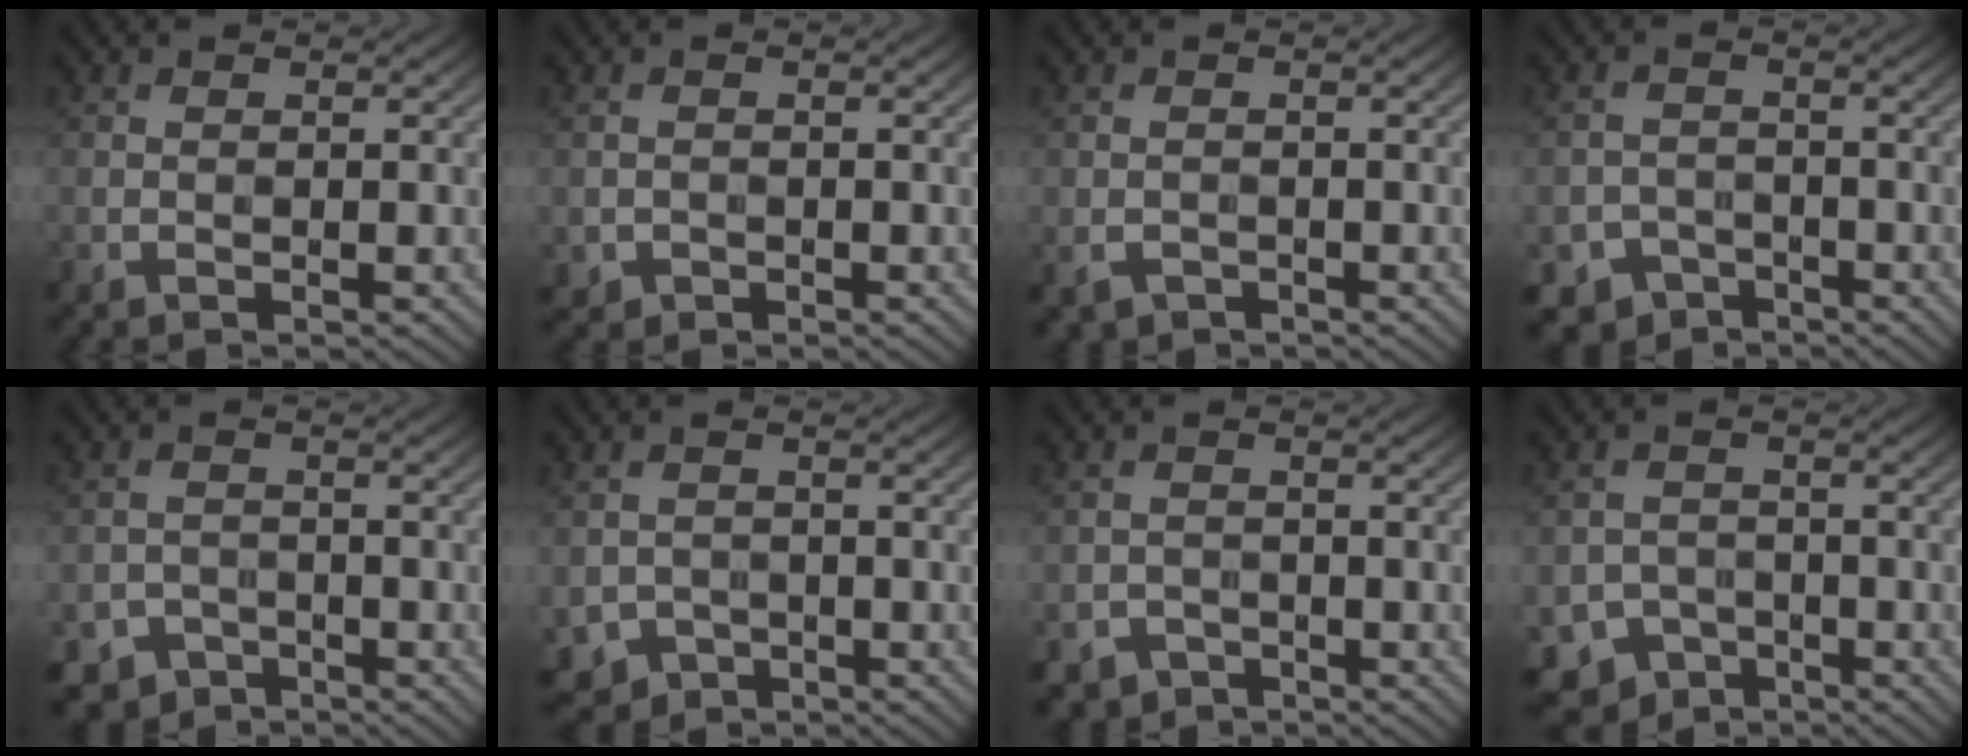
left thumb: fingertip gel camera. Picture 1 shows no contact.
{"total": 1.1, "force": [-0.5, 1.0, 0.0], "torque": [0.004, -0.003, -0.013]}
{"total": 1.9, "force": [-1.2, 1.4, 0.7], "torque": [-0.017, -0.008, -0.024]}
{"total": 4.5, "force": [-3.3, 2.9, 0.7], "torque": [-0.008, -0.004, -0.059]}
{"total": 3.9, "force": [-2.9, 2.5, 0.6], "torque": [-0.006, -0.004, -0.051]}
{"total": 4.2, "force": [-2.4, 3.2, 1.3], "torque": [-0.028, -0.011, -0.043]}
{"total": 2.8, "force": [-2.1, 1.8, 0.3], "torque": [0.000, -0.002, -0.038]}
{"total": 7.9, "force": [-5.2, 5.6, 2.1], "torque": [-0.037, -0.020, -0.083]}